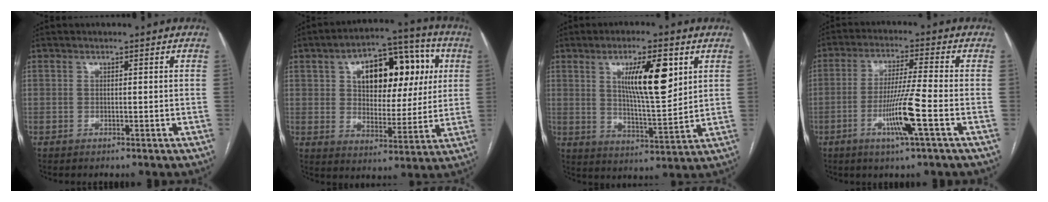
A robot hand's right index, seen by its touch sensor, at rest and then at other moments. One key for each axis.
{"total": 17.6, "fx": 5.1, "fy": 10.0, "fz": 13.5, "tx": -0.203, "ty": 0.043, "tz": 0.079}
{"total": 11.5, "fx": 4.3, "fy": 2.2, "fz": 10.4, "tx": -0.177, "ty": -0.004, "tz": 0.075}
{"total": 8.7, "fx": -3.1, "fy": -0.9, "fz": 8.1, "tx": -0.160, "ty": -0.012, "tz": -0.061}